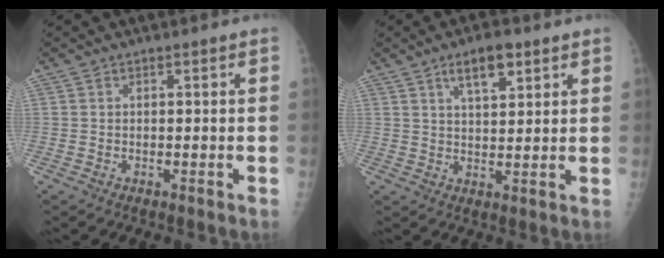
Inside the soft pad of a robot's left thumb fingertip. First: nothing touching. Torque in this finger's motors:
{"motor_torque": [0.21, -0.12, 0.69, -0.07, 0.17]}